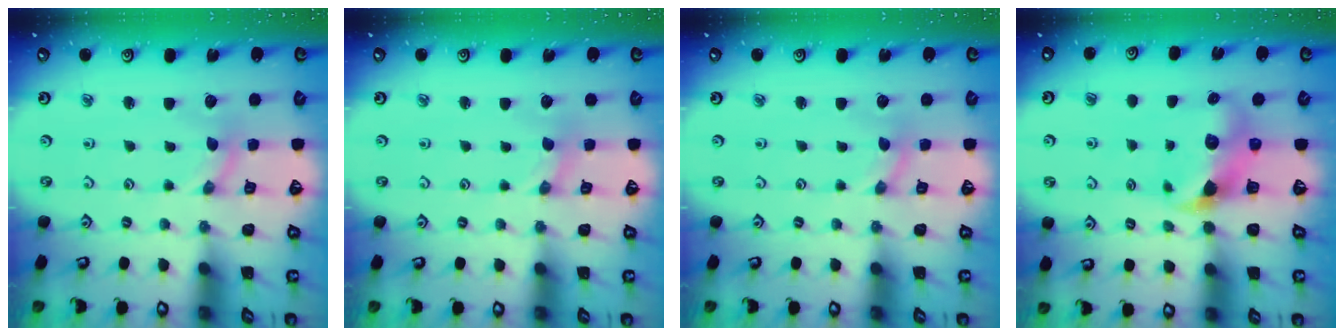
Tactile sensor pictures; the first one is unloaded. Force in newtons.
{"total": 0.0}
{"total": 0.0}
{"total": 7.7, "press": 7.7, "slide": 1.0}